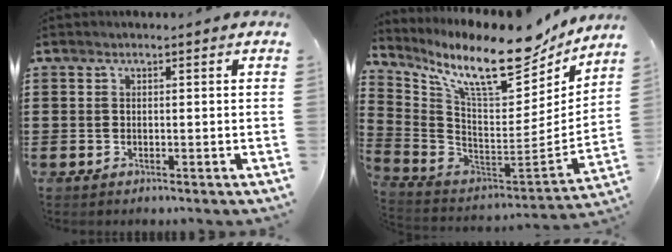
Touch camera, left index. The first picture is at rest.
{"total": 14.8, "force": [10.7, 3.3, 9.7], "torque": [-0.199, -0.075, 0.177]}